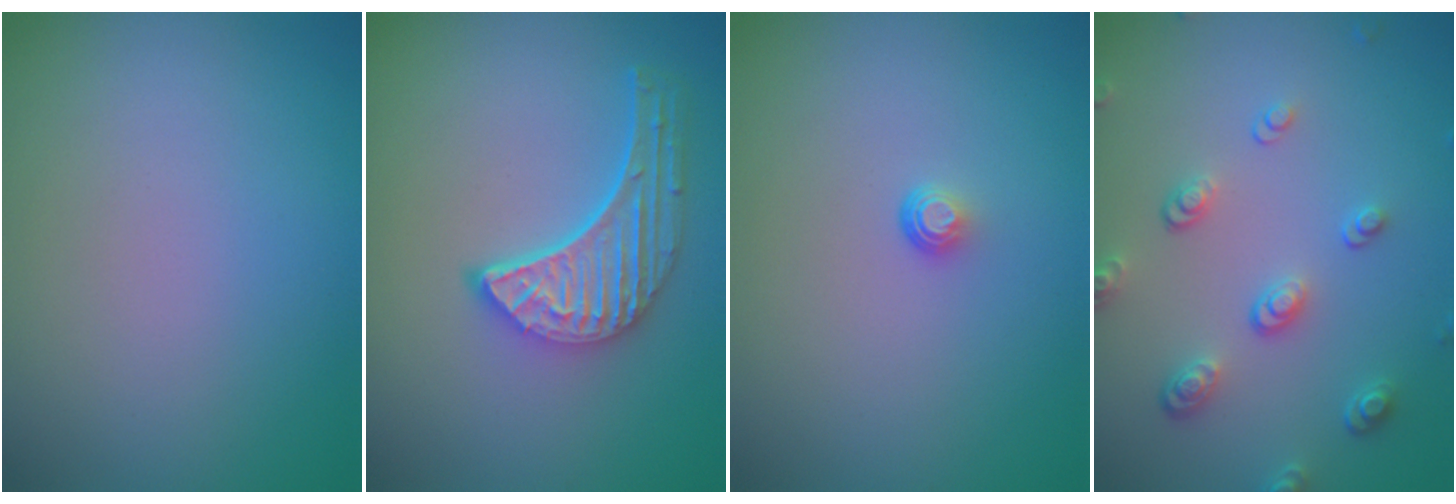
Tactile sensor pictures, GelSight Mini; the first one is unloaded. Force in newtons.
{"total": 5.1, "press": 3.9, "slide": 3.3}
{"total": 0.9, "press": 0.5, "slide": 0.7}
{"total": 3.5, "press": 2.7, "slide": 2.3}